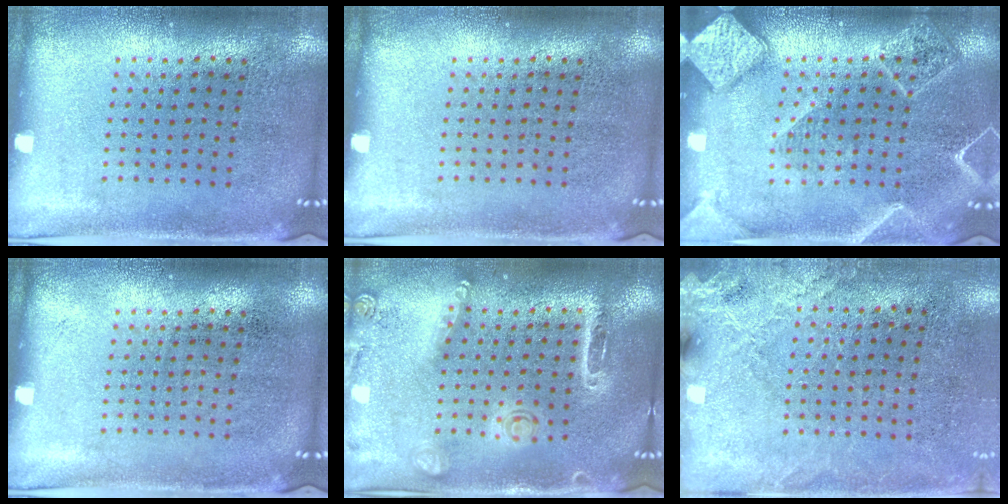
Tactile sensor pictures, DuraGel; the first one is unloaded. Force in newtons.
{"total": 0.0}
{"total": 2.1, "press": 2.1, "slide": 0.2}
{"total": 0.0}
{"total": 1.6, "press": 1.5, "slide": 0.6}
{"total": 2.6, "press": 2.3, "slide": 1.1}